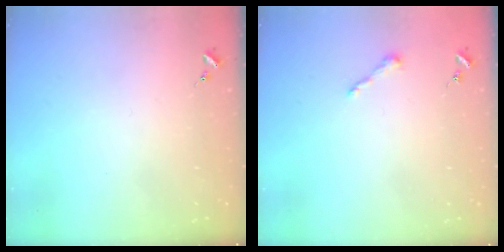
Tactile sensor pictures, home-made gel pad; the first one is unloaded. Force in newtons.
{"total": 4.3, "press": 4.3, "slide": 0.5}